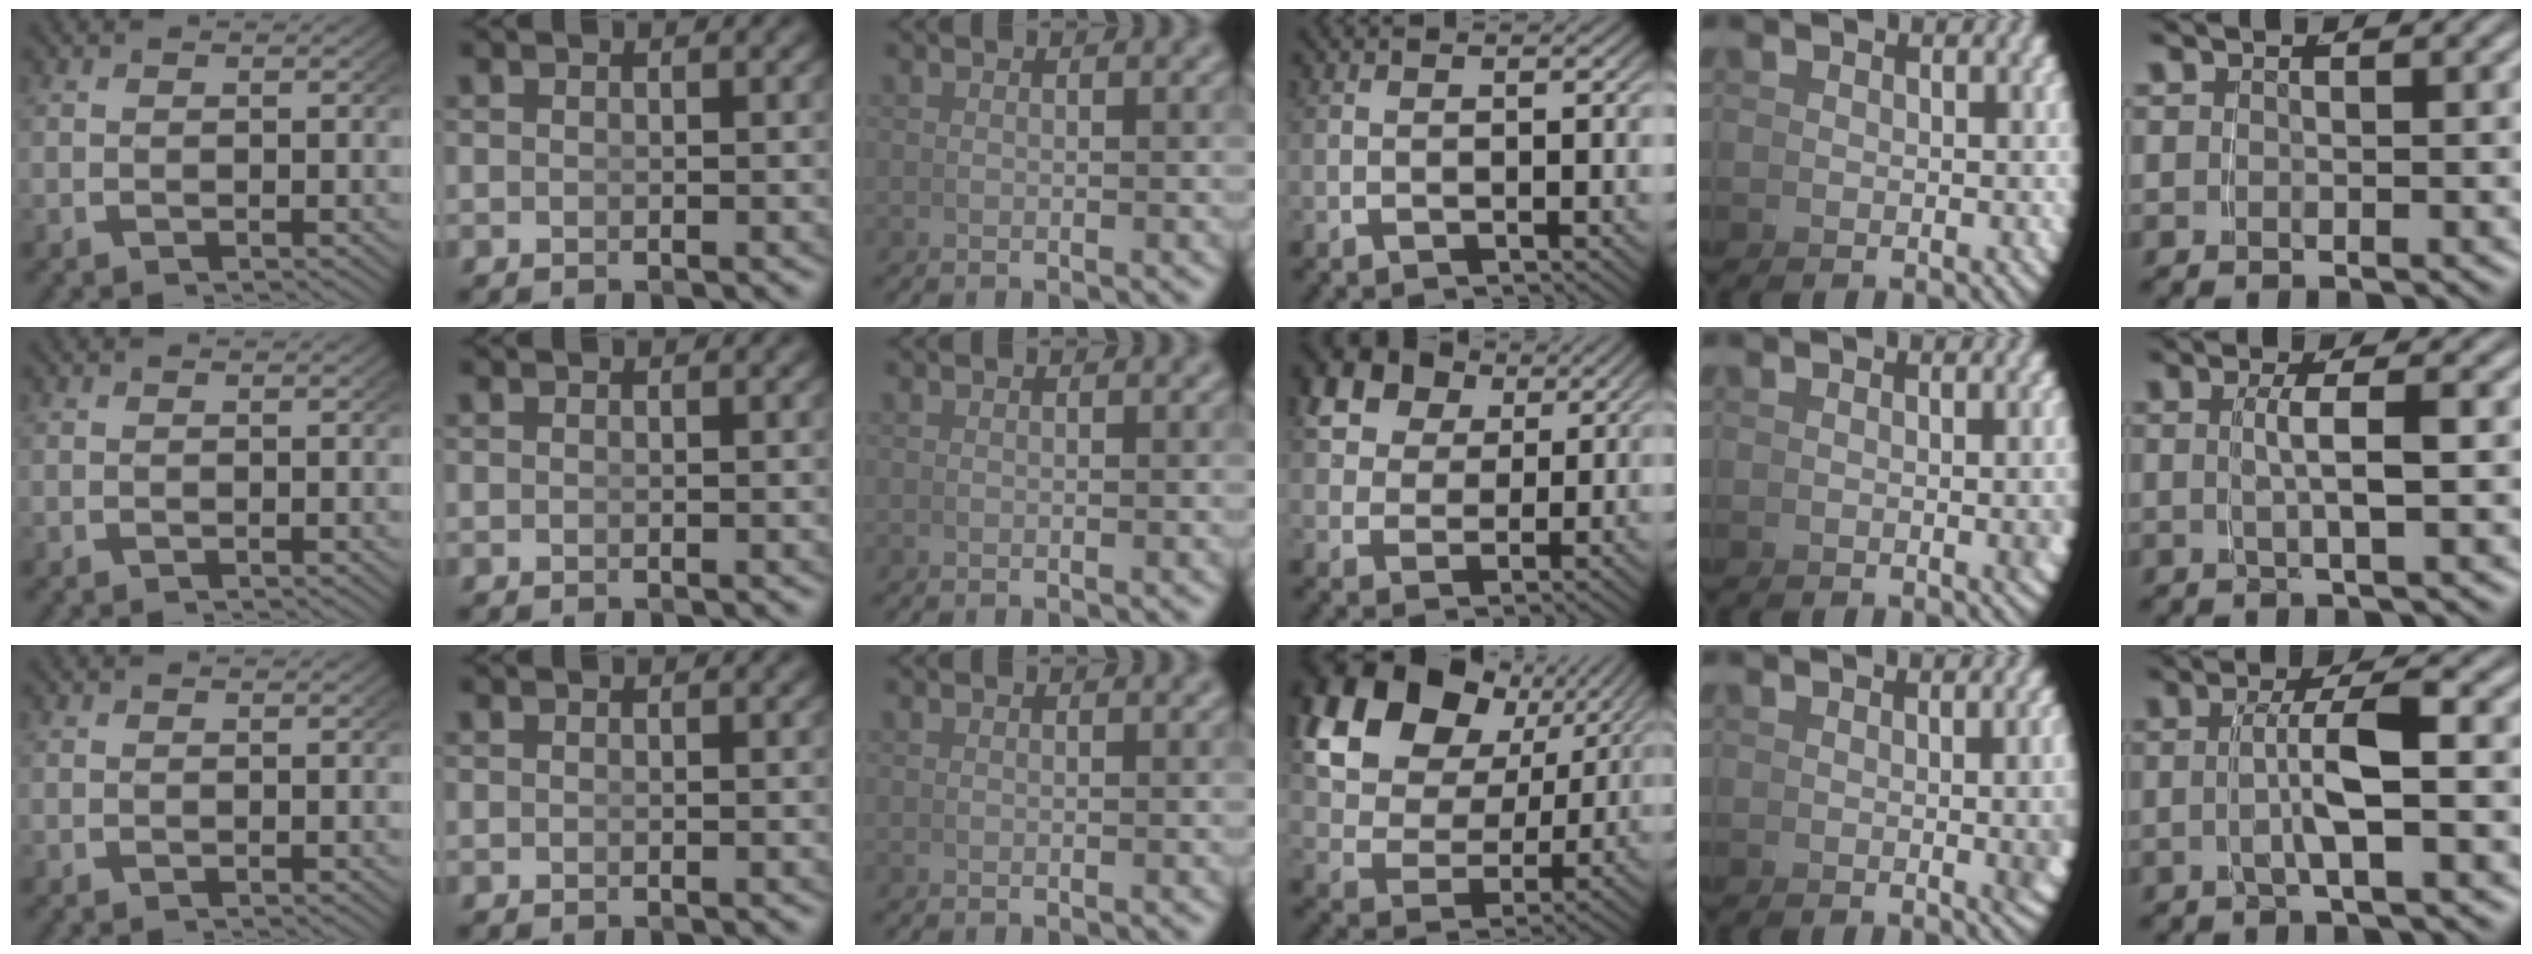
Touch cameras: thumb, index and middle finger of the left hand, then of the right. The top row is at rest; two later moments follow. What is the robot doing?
{"motion": "grasp_and_lifting", "object": "calculator"}